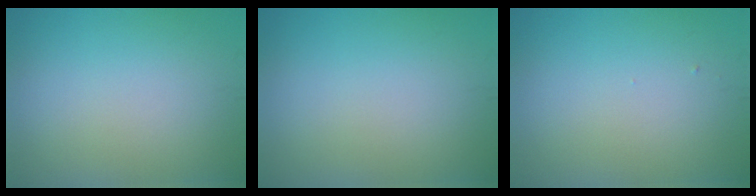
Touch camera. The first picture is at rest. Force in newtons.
{"total": 0.0}
{"total": 0.0}